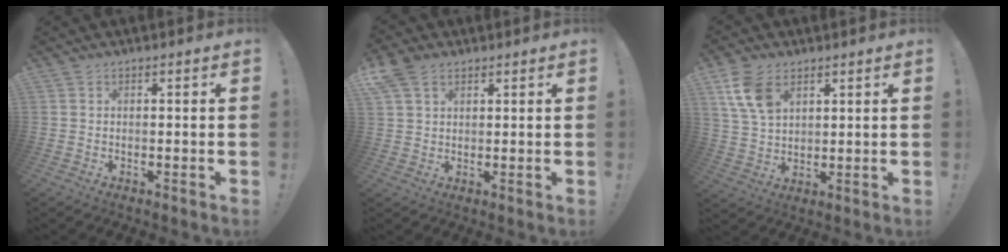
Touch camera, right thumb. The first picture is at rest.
{"total": 6.5, "force": [3.4, 4.5, 3.3], "torque": [-0.059, -0.003, 0.068]}
{"total": 10.4, "force": [5.2, 6.4, 6.3], "torque": [-0.118, -0.013, 0.103]}